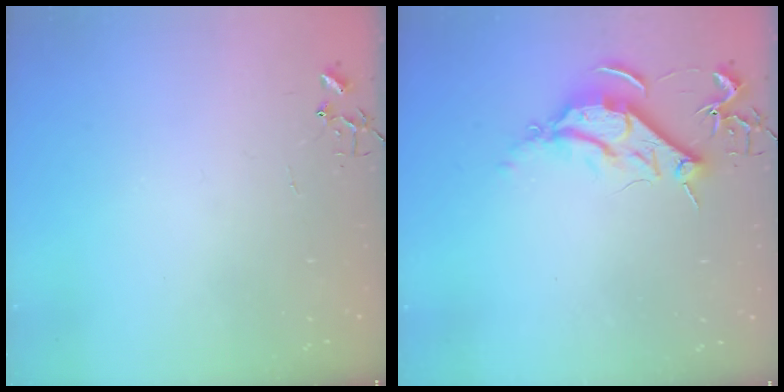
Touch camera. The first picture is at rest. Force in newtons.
{"total": 9.5, "press": 9.4, "slide": 1.0}